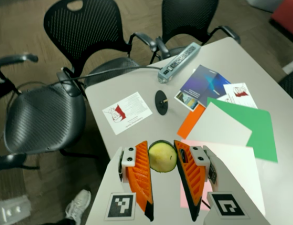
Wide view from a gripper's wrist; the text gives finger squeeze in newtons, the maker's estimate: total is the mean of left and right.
{"total": 6.1, "left": 5.7, "right": 6.5}